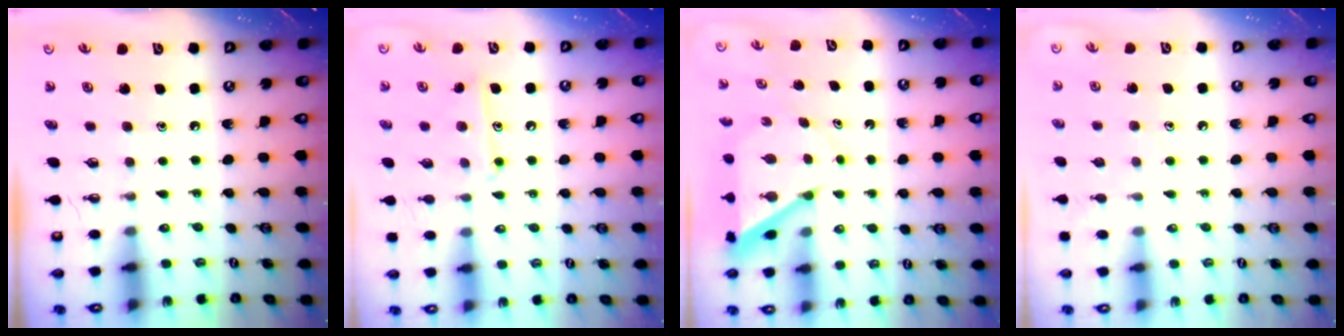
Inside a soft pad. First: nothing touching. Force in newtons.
{"total": 10.8, "press": 10.7, "slide": 0.7}
{"total": 5.6, "press": 5.6, "slide": 0.4}
{"total": 7.2, "press": 7.2, "slide": 0.6}